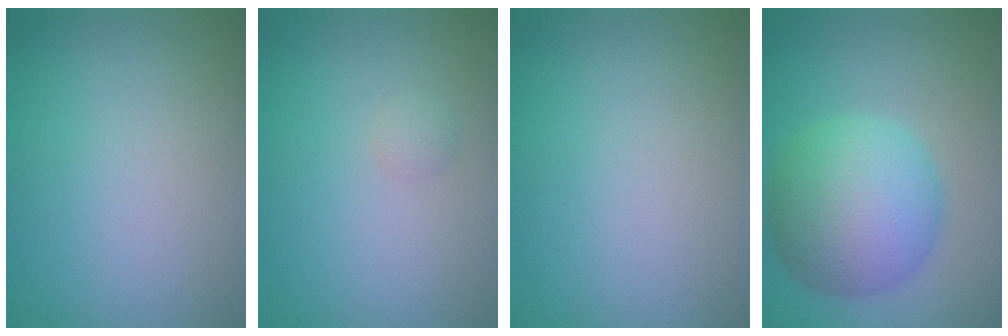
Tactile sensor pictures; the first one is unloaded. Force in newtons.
{"total": 0.7, "press": 0.7, "slide": 0.0}
{"total": 0.0}
{"total": 8.0, "press": 8.0, "slide": 0.1}